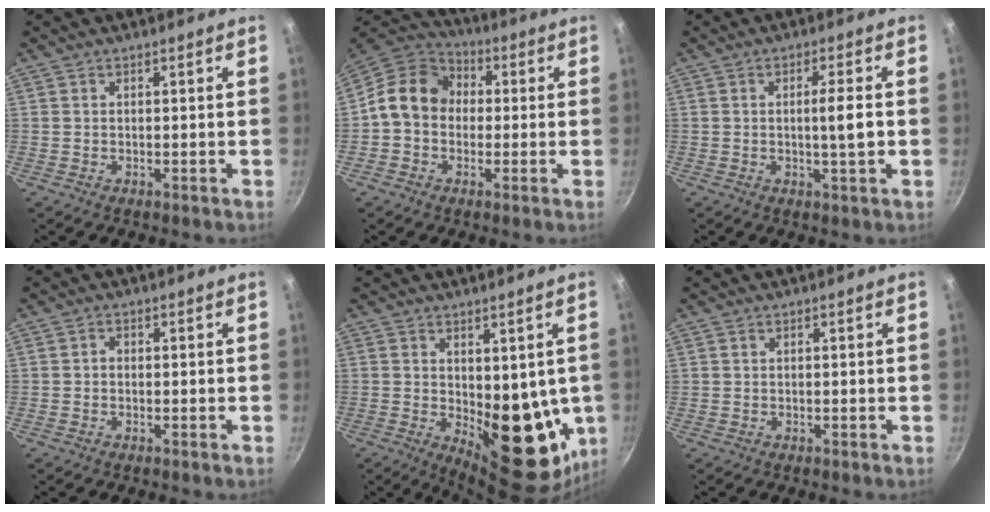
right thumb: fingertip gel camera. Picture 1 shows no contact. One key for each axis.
{"total": 12.6, "fx": 0.4, "fy": 10.5, "fz": 6.9, "tx": -0.084, "ty": 0.034, "tz": -0.016}
{"total": 4.7, "fx": -0.3, "fy": 0.2, "fz": 4.7, "tx": -0.076, "ty": 0.002, "tz": -0.005}
{"total": 0.9, "fx": -0.2, "fy": 0.7, "fz": 0.4, "tx": -0.006, "ty": 0.005, "tz": -0.005}
{"total": 16.3, "fx": -0.8, "fy": 8.3, "fz": 14.0, "tx": -0.136, "ty": -0.038, "tz": 0.007}
{"total": 0.0}